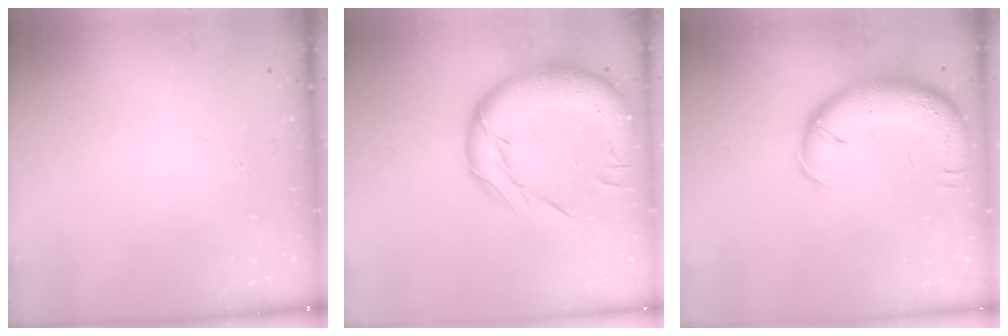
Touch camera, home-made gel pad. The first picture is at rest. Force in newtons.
{"total": 18.5, "press": 18.2, "slide": 3.6}
{"total": 13.4, "press": 12.9, "slide": 3.5}